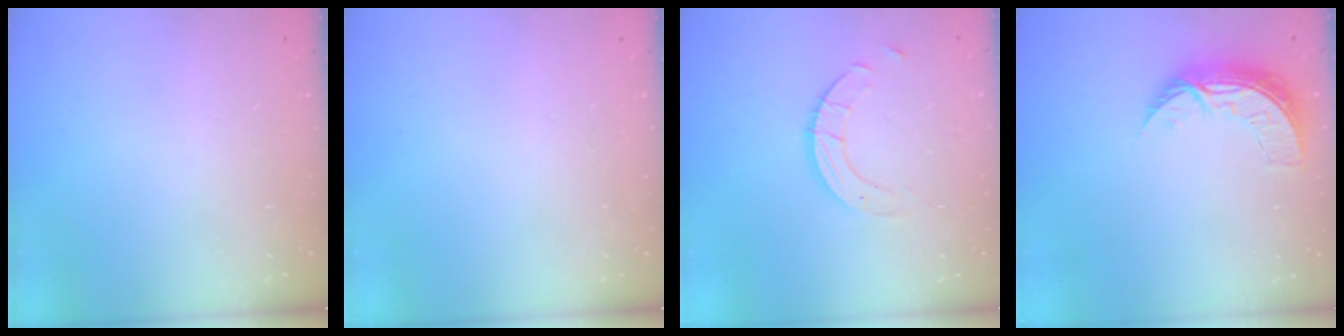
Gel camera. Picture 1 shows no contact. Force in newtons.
{"total": 0.0}
{"total": 5.1, "press": 5.1, "slide": 0.3}
{"total": 8.1, "press": 8.0, "slide": 0.8}